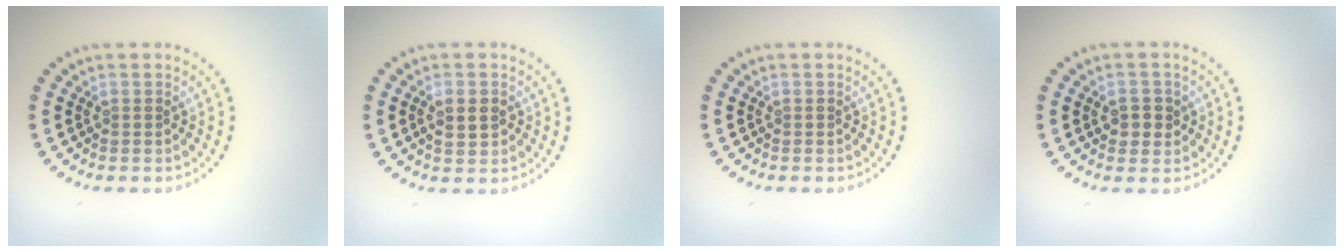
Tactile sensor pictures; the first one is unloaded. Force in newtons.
{"total": 1.9, "press": 1.9, "slide": 0.1}
{"total": 0.0}
{"total": 2.1, "press": 2.0, "slide": 0.4}